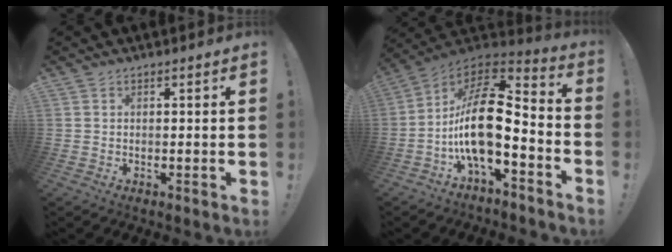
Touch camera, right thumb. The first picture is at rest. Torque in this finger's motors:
{"motor_torque": [2.39, 2.59, 1.90, -0.88, 0.41]}